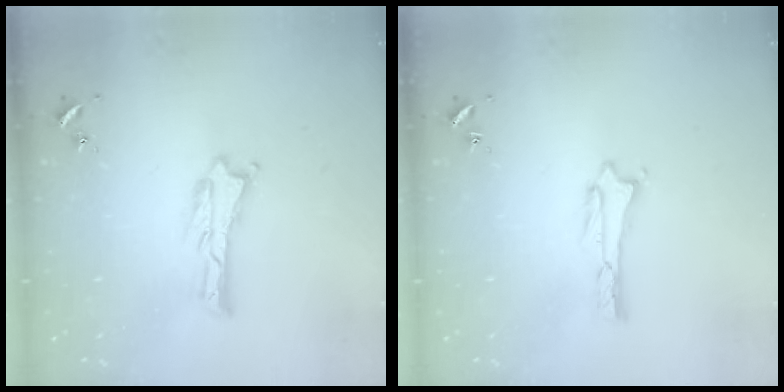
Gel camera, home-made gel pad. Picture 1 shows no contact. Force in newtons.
{"total": 0.5, "press": 0.5, "slide": 0.2}